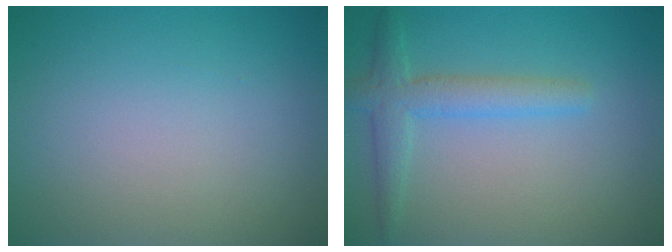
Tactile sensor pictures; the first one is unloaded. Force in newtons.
{"total": 4.0, "press": 3.9, "slide": 0.3}